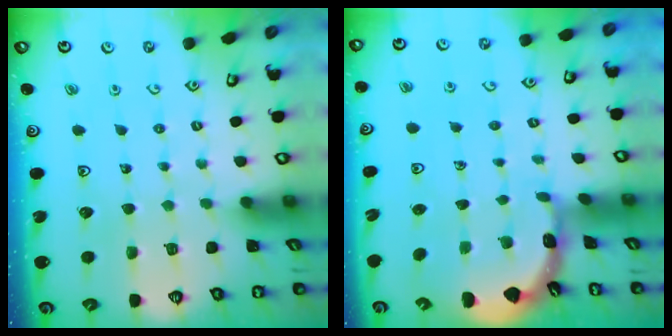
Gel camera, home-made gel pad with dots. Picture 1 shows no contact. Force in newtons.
{"total": 1.6, "press": 1.6, "slide": 0.1}